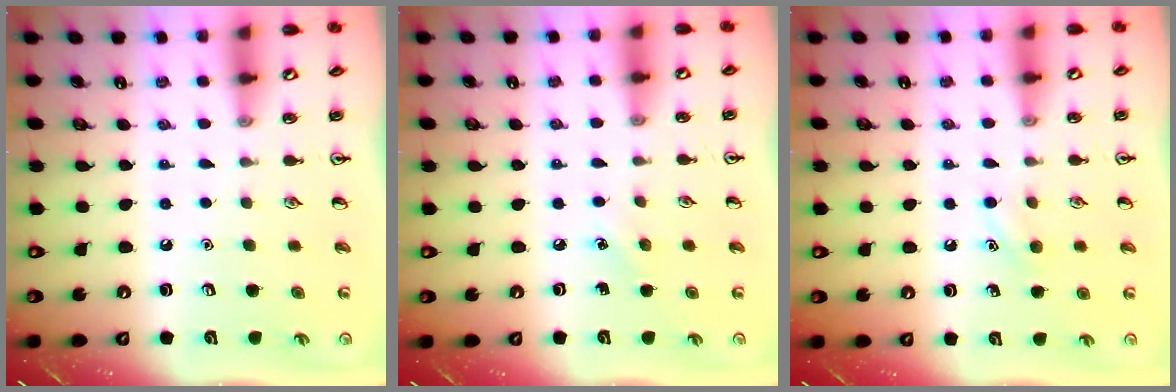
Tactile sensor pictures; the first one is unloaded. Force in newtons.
{"total": 3.5, "press": 3.3, "slide": 1.2}
{"total": 6.2, "press": 5.9, "slide": 2.1}